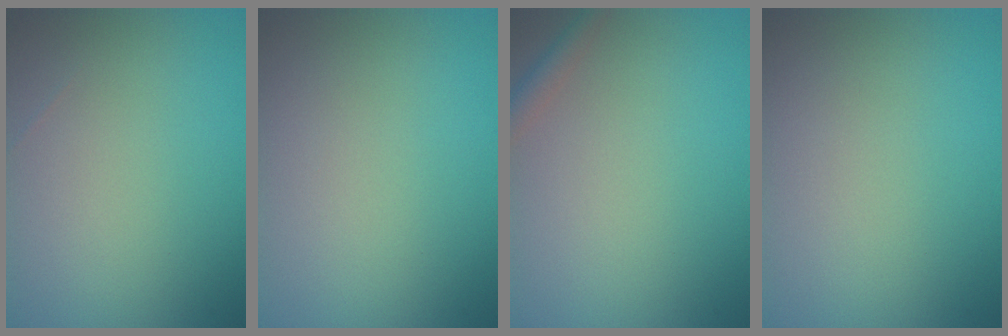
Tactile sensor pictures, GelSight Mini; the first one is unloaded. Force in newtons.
{"total": 0.0}
{"total": 1.6, "press": 1.6, "slide": 0.1}
{"total": 0.0}